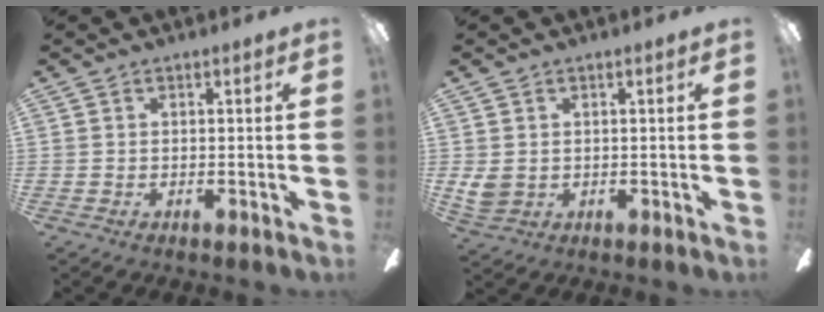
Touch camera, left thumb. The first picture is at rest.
{"total": 3.8, "force": [0.8, 2.7, 2.5], "torque": [-0.061, 0.000, 0.015]}